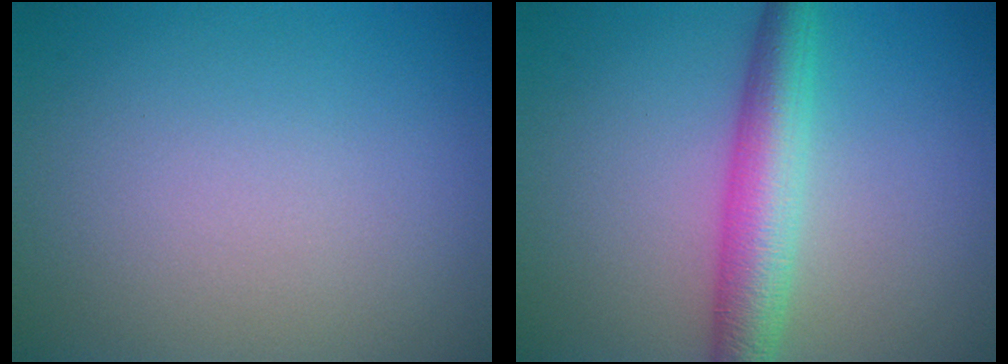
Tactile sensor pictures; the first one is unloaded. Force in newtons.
{"total": 5.0, "press": 5.0, "slide": 0.1}